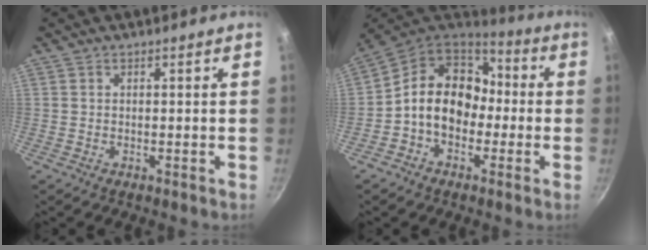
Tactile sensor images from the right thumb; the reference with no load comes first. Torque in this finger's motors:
{"motor_torque": [0.16, 0.39, 0.19, -0.01, 0.12]}